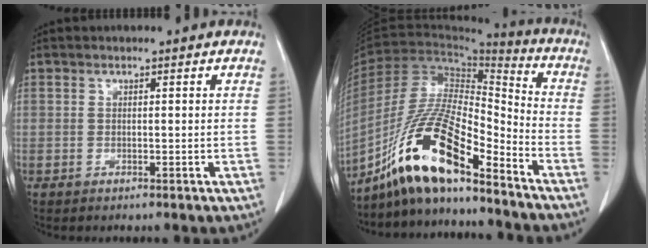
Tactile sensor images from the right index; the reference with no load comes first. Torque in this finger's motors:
{"motor_torque": [1.53, -0.61, 0.73, 0.21]}